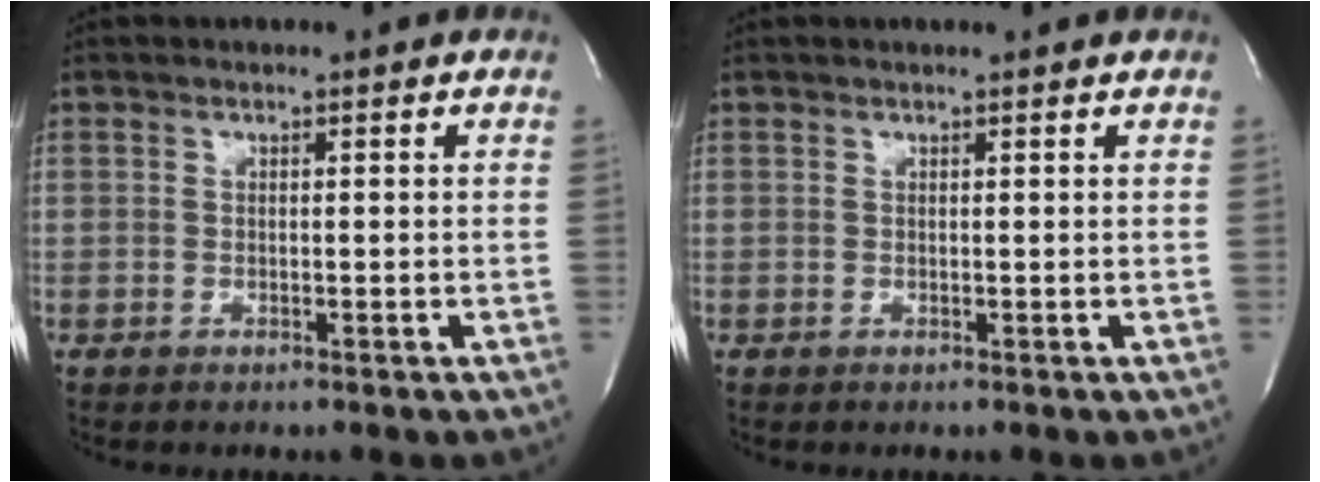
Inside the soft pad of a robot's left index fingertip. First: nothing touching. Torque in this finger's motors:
{"motor_torque": [0.12, -0.26, 0.06, 0.01]}